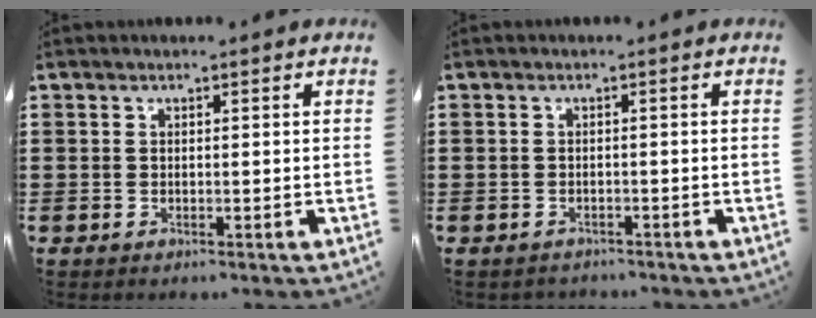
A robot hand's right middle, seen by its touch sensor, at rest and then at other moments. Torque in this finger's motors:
{"motor_torque": [-0.04, -0.08, -0.01, -0.02]}